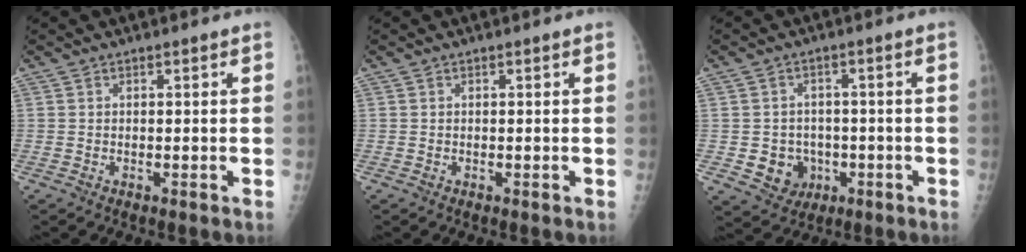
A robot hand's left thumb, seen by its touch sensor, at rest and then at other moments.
{"total": 0.0}
{"total": 6.8, "force": [-1.8, 6.1, 2.3], "torque": [-0.005, 0.010, -0.018]}